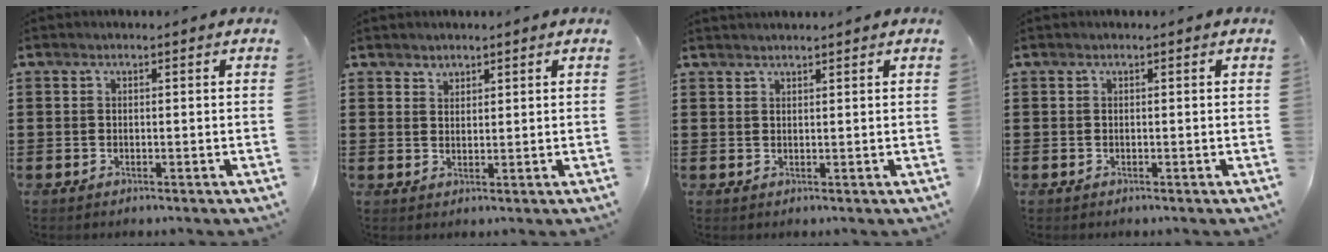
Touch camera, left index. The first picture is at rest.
{"total": 1.7, "force": [1.5, 0.7, -0.2], "torque": [0.000, 0.001, 0.030]}
{"total": 1.0, "force": [1.0, 0.0, 0.0], "torque": [-0.002, -0.001, 0.021]}
{"total": 0.0}